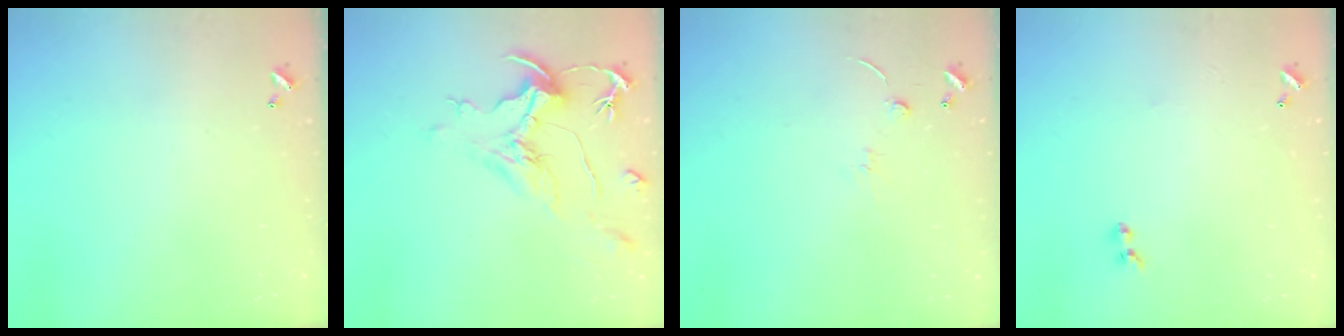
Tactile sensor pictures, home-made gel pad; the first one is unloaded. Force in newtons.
{"total": 2.0, "press": 1.5, "slide": 1.3}
{"total": 1.3, "press": 1.2, "slide": 0.5}
{"total": 1.9, "press": 1.7, "slide": 0.9}